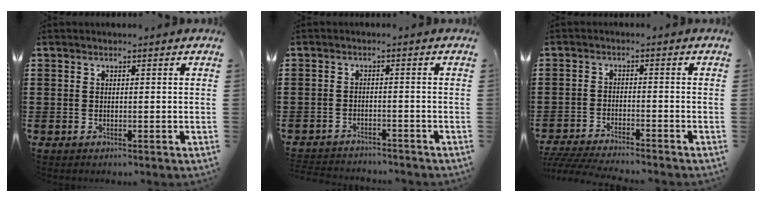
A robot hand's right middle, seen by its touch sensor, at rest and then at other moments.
{"total": 2.2, "force": [-2.2, 0.3, -0.1], "torque": [-0.006, -0.001, -0.048]}
{"total": 4.1, "force": [-4.0, -0.1, 0.9], "torque": [-0.028, -0.010, -0.085]}